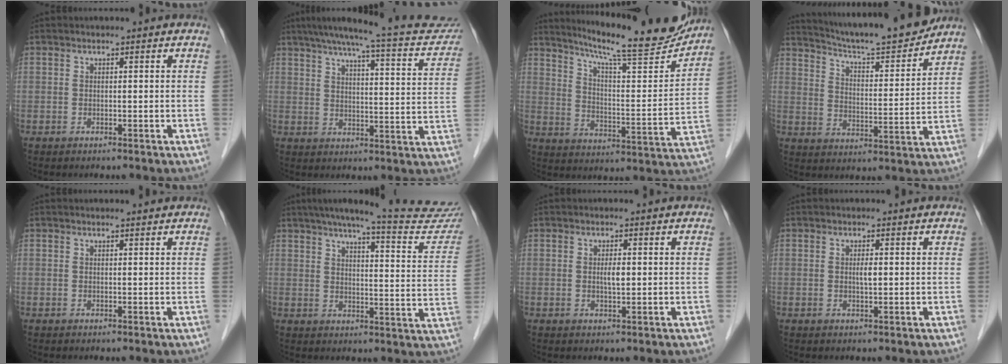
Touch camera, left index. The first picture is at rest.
{"total": 20.8, "force": [18.2, 2.9, 9.6], "torque": [-0.131, -0.004, 0.220]}
{"total": 19.7, "force": [17.9, 1.1, 8.3], "torque": [-0.134, -0.039, 0.252]}
{"total": 15.9, "force": [14.8, 0.0, 5.8], "torque": [-0.097, -0.009, 0.224]}
{"total": 1.0, "force": [1.0, -0.2, 0.3], "torque": [-0.010, 0.001, 0.015]}
{"total": 22.9, "force": [20.8, 1.0, 9.5], "torque": [-0.130, -0.058, 0.249]}
{"total": 1.7, "force": [0.2, 0.3, 1.6], "torque": [-0.030, 0.000, 0.003]}
{"total": 1.2, "force": [0.1, 0.1, 1.2], "torque": [-0.024, -0.001, 0.002]}